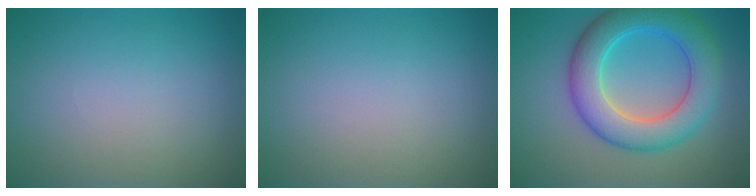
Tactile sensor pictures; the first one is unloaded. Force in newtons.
{"total": 0.0}
{"total": 7.8, "press": 7.8, "slide": 0.1}